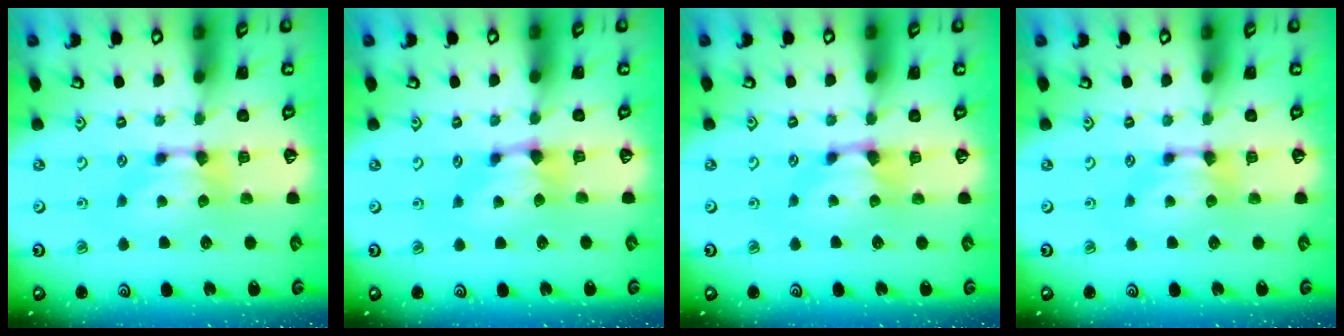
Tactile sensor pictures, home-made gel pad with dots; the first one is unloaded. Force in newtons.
{"total": 0.8, "press": 0.4, "slide": 0.7}
{"total": 0.9, "press": 0.2, "slide": 0.9}
{"total": 0.0}